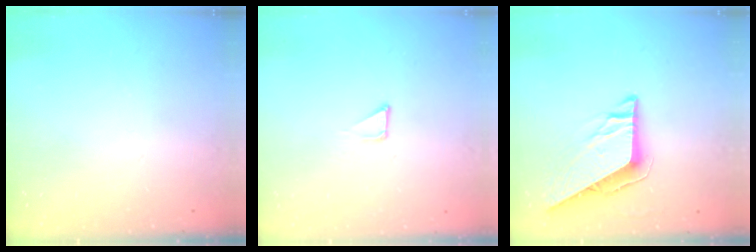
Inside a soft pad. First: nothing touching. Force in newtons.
{"total": 1.6, "press": 1.6, "slide": 0.1}
{"total": 8.1, "press": 8.1, "slide": 0.3}